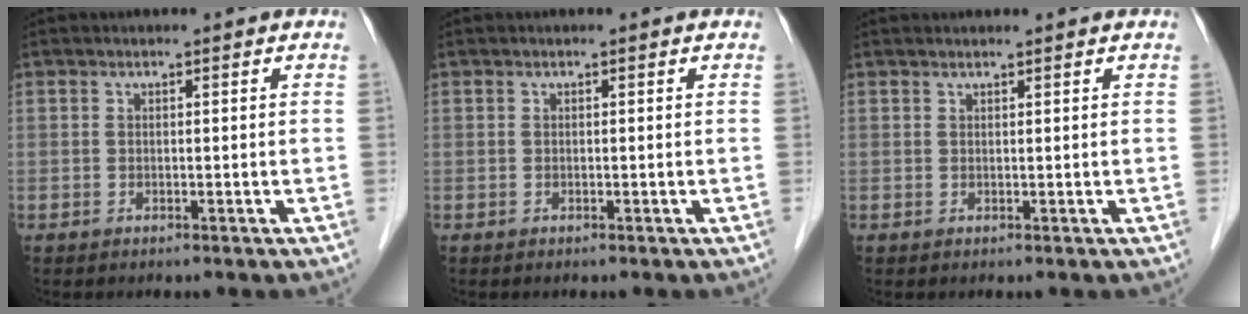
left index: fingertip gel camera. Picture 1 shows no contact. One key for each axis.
{"total": 0.0}
{"total": 1.5, "fx": 1.4, "fy": 0.0, "fz": 0.4, "tx": -0.006, "ty": 0.015, "tz": 0.023}